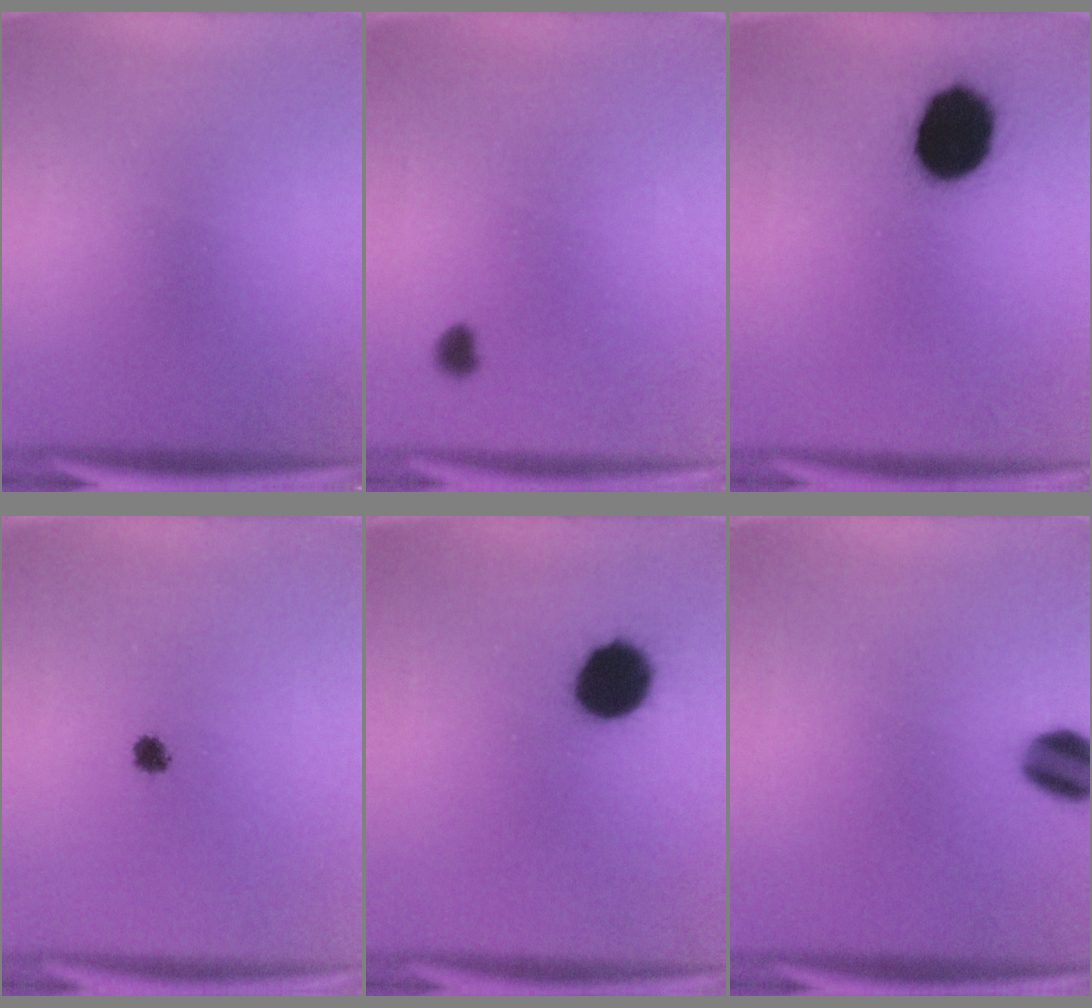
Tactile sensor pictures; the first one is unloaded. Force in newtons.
{"total": 1.3}
{"total": 14.8}
{"total": 2.1}
{"total": 11.4}
{"total": 7.9}